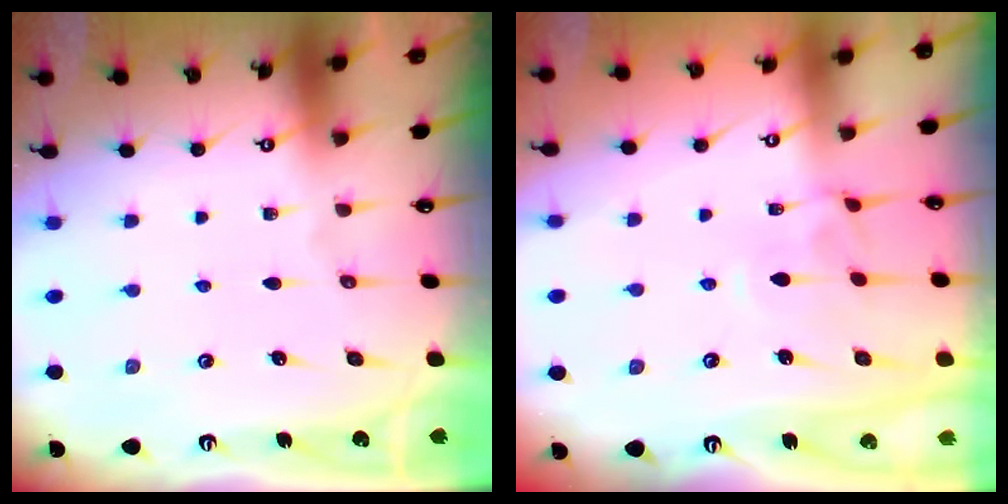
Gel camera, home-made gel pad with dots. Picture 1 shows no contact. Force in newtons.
{"total": 3.4, "press": 3.4, "slide": 0.6}